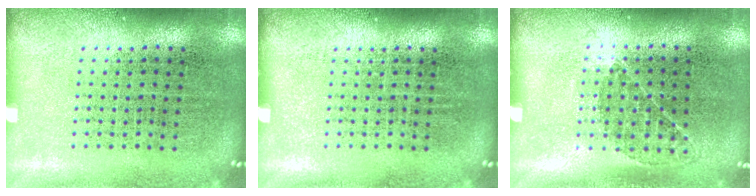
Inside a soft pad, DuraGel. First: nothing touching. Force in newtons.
{"total": 0.0}
{"total": 0.9, "press": 0.6, "slide": 0.7}